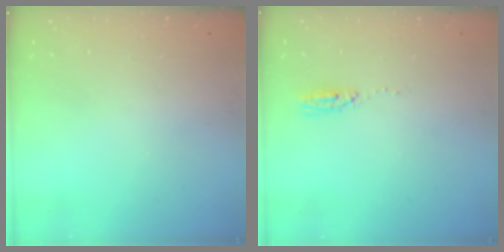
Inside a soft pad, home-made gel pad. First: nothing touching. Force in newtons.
{"total": 3.6, "press": 3.3, "slide": 1.5}